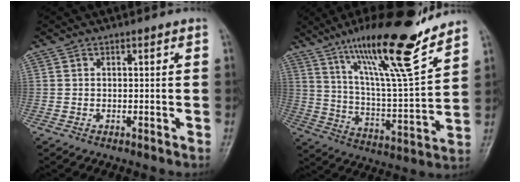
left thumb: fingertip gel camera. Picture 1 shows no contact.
{"total": 20.9, "force": [15.1, 2.6, 14.3], "torque": [-0.214, -0.079, 0.257]}